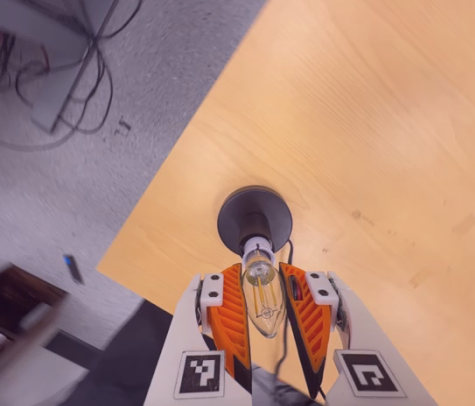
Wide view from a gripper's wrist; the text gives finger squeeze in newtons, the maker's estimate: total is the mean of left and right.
{"total": 11.3, "left": 10.2, "right": 12.4}